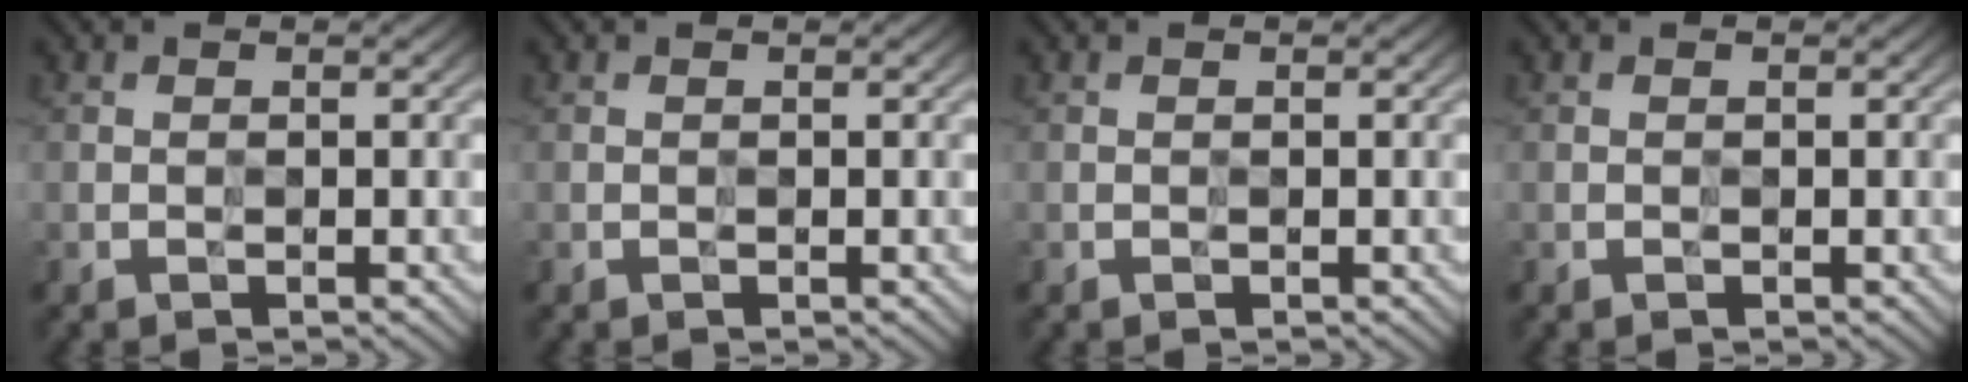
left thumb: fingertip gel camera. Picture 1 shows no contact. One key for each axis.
{"total": 0.0}
{"total": 0.0}
{"total": 0.0}